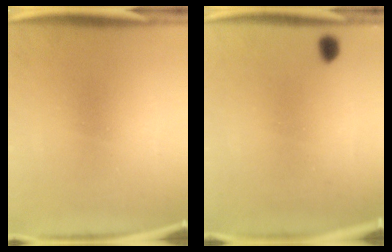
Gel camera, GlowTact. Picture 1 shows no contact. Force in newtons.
{"total": 1.3}